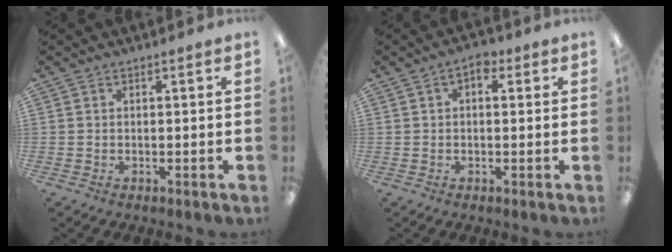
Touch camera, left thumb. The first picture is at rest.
{"total": 3.7, "force": [1.1, 2.1, 2.8], "torque": [-0.032, 0.001, 0.013]}